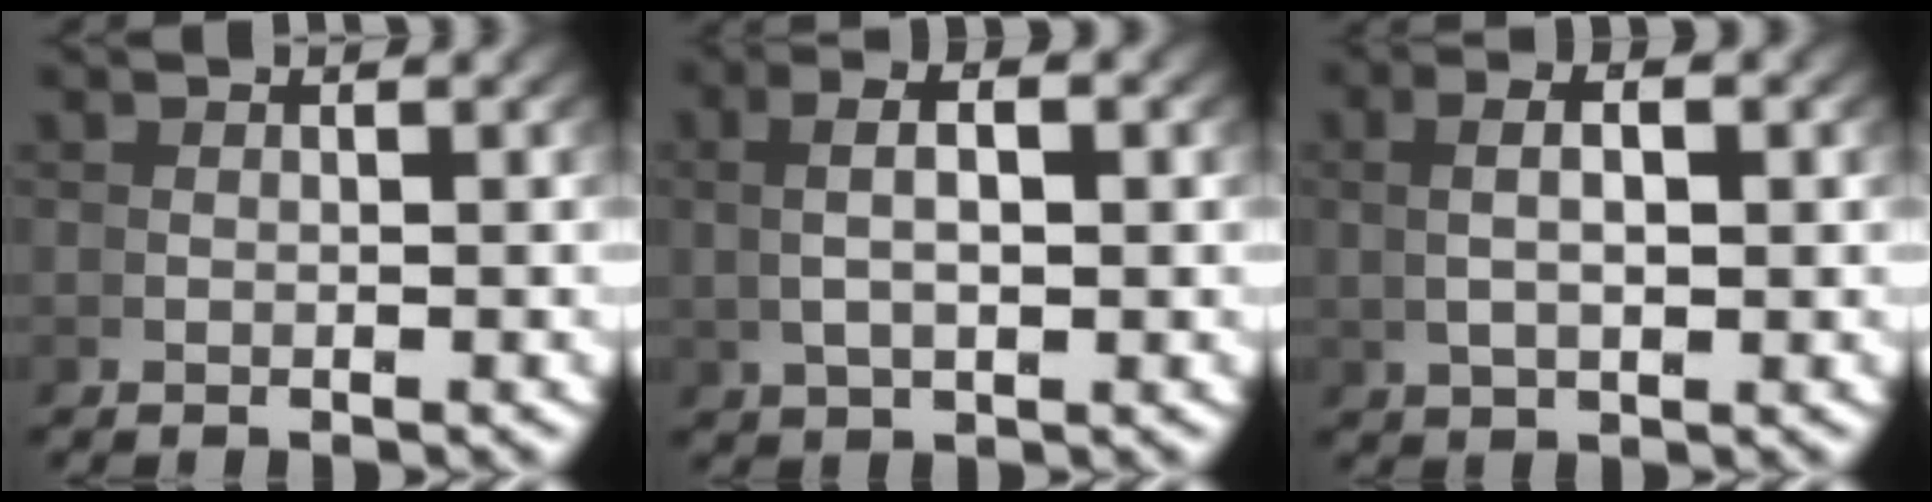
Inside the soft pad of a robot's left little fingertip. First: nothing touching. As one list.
[{"total": 3.6, "force": [1.6, 1.0, 3.1], "torque": [-0.044, 0.019, 0.028]}, {"total": 3.2, "force": [1.4, 0.9, 2.8], "torque": [-0.039, 0.017, 0.025]}]